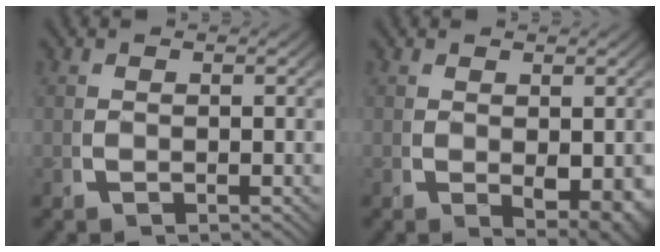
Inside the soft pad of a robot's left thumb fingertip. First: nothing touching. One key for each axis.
{"total": 3.6, "fx": -0.1, "fy": 1.8, "fz": 3.1, "tx": -0.051, "ty": -0.025, "tz": 0.012}